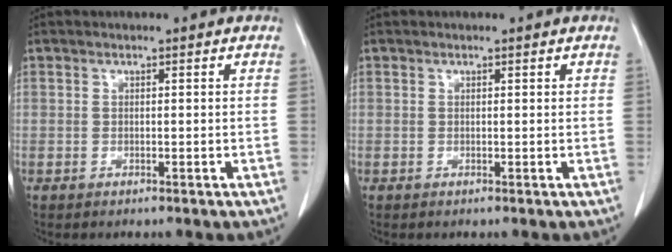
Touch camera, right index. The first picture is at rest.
{"total": 0.0}